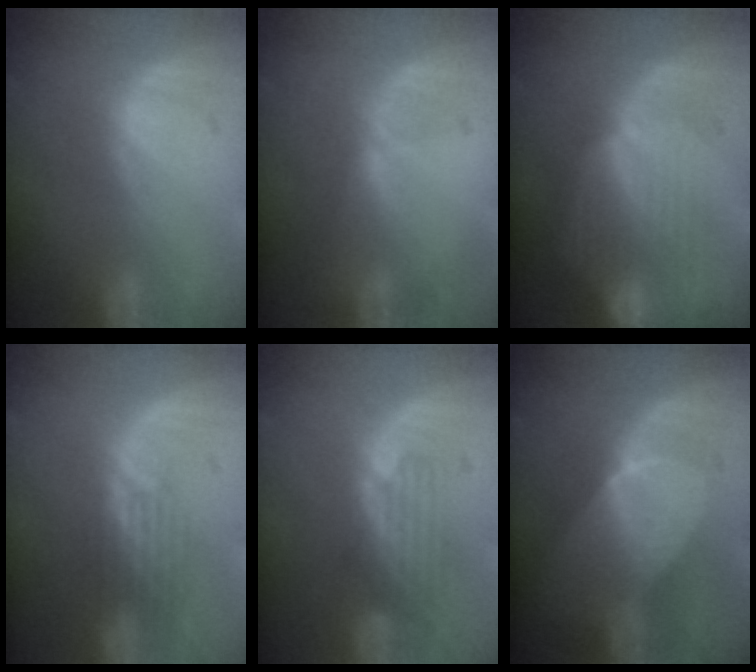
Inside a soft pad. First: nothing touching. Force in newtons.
{"total": 0.8, "press": 0.8, "slide": 0.4}
{"total": 8.9, "press": 8.0, "slide": 3.9}
{"total": 3.3, "press": 3.1, "slide": 1.1}
{"total": 4.0, "press": 3.6, "slide": 1.8}
{"total": 7.7, "press": 6.9, "slide": 3.4}